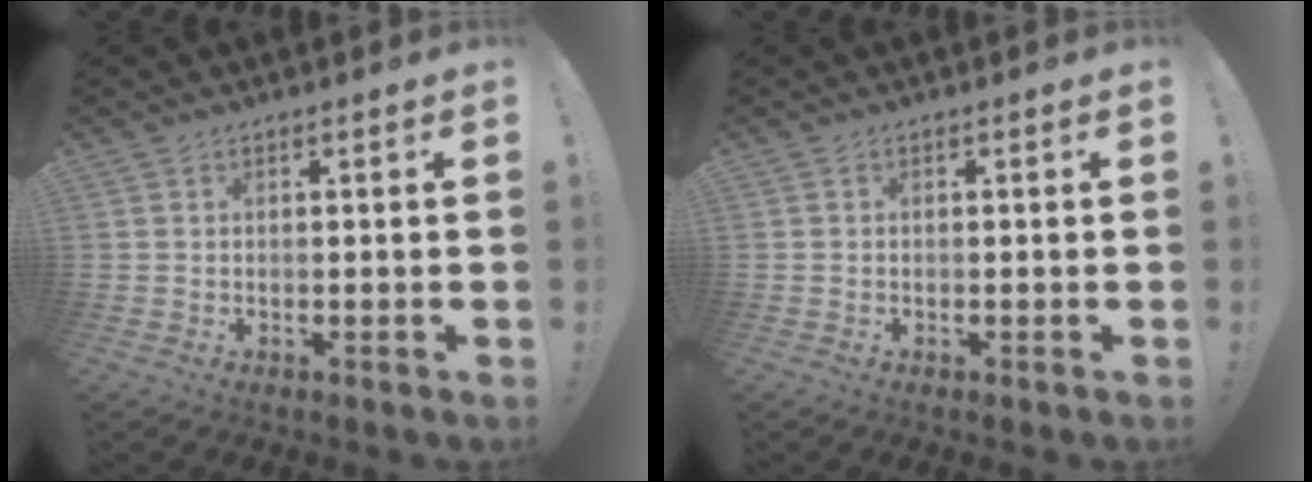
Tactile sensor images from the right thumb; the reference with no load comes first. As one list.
[{"total": 0.0}]